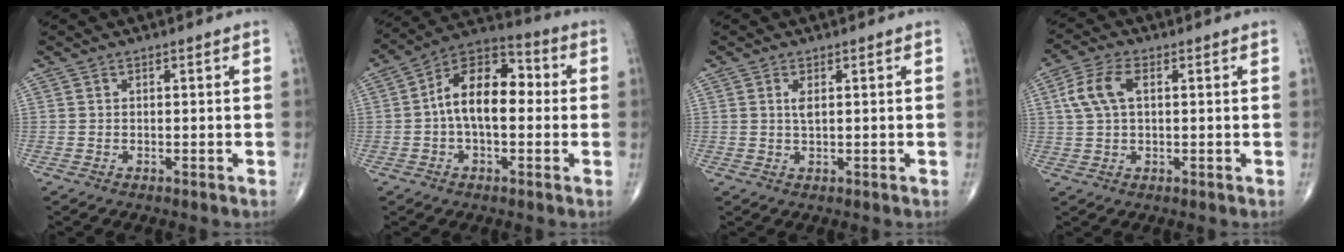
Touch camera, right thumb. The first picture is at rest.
{"total": 13.5, "force": [0.2, 7.7, 11.1], "torque": [-0.165, 0.041, -0.012]}
{"total": 1.6, "force": [0.5, 0.5, 1.5], "torque": [-0.031, -0.002, 0.011]}
{"total": 6.9, "force": [1.6, 3.7, 5.6], "torque": [-0.128, 0.015, 0.030]}